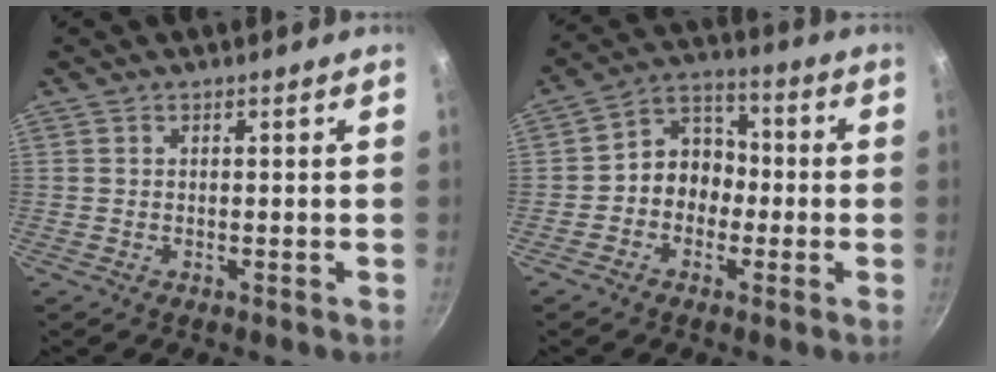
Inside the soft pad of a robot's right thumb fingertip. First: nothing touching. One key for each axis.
{"total": 8.6, "fx": -1.6, "fy": 7.2, "fz": 4.4, "tx": -0.021, "ty": 0.039, "tz": -0.043}